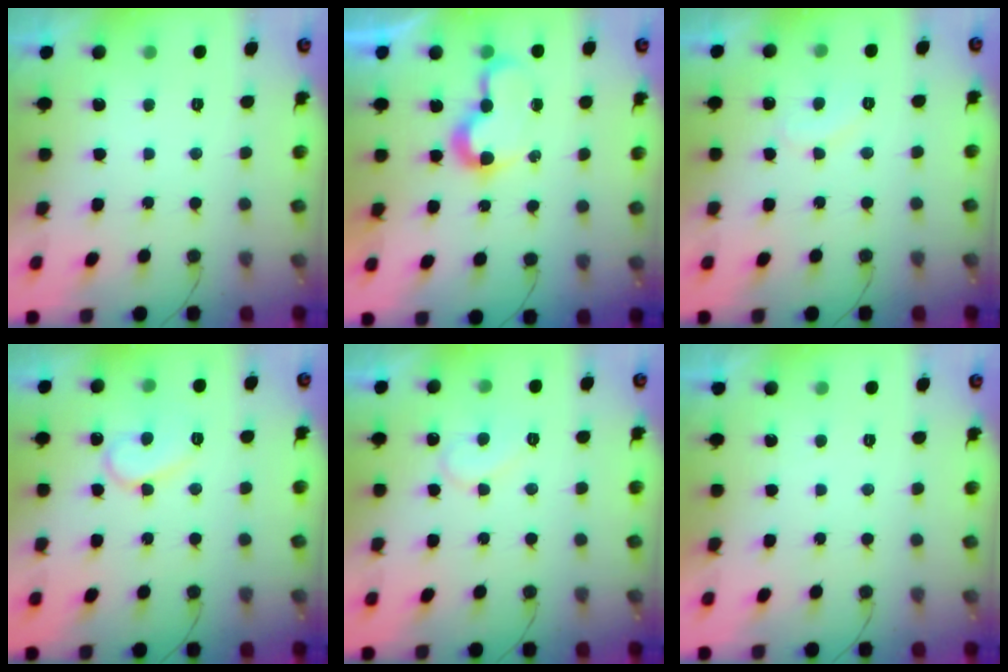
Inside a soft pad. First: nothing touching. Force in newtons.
{"total": 7.0, "press": 7.0, "slide": 0.1}
{"total": 6.8, "press": 6.8, "slide": 0.5}
{"total": 10.0, "press": 9.9, "slide": 1.0}
{"total": 6.7, "press": 6.7, "slide": 0.7}
{"total": 1.8, "press": 1.7, "slide": 0.0}